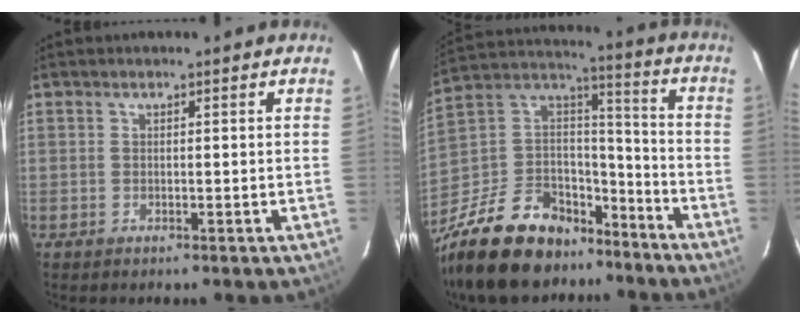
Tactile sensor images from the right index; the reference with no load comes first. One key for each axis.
{"total": 24.7, "fx": -17.2, "fy": 13.7, "fz": 11.2, "tx": -0.260, "ty": 0.046, "tz": -0.271}